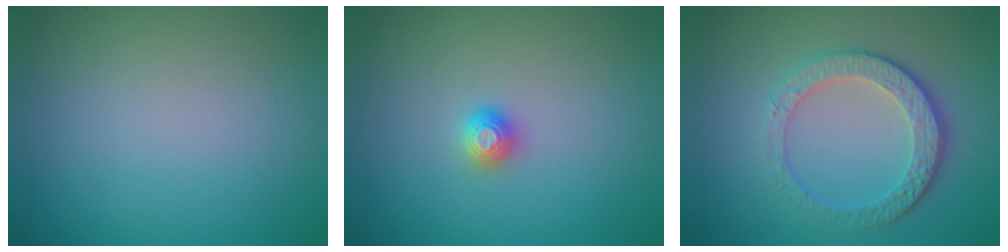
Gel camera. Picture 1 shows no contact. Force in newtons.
{"total": 1.2, "press": 1.2, "slide": 0.1}
{"total": 4.7, "press": 3.4, "slide": 3.3}